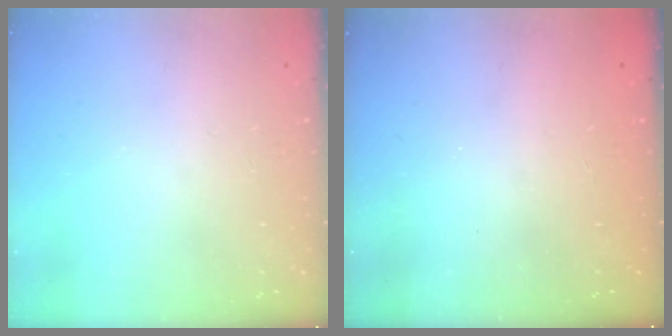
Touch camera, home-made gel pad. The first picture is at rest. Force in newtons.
{"total": 2.4, "press": 2.3, "slide": 0.8}